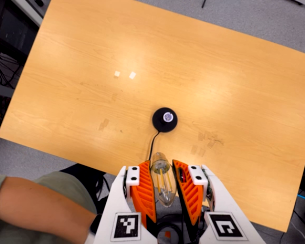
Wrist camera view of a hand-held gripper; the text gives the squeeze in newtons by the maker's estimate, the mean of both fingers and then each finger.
{"total": 19.0, "left": 20.0, "right": 18.1}